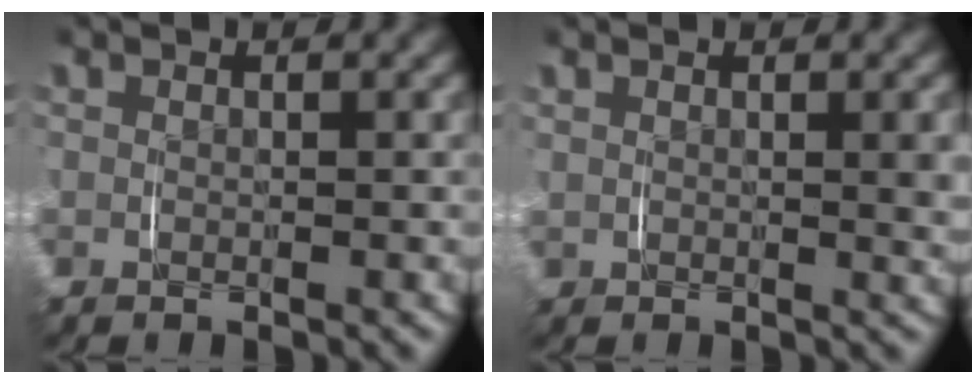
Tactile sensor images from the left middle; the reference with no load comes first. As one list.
[{"total": 1.4, "force": [0.7, 0.6, 1.1], "torque": [-0.014, 0.001, 0.010]}]